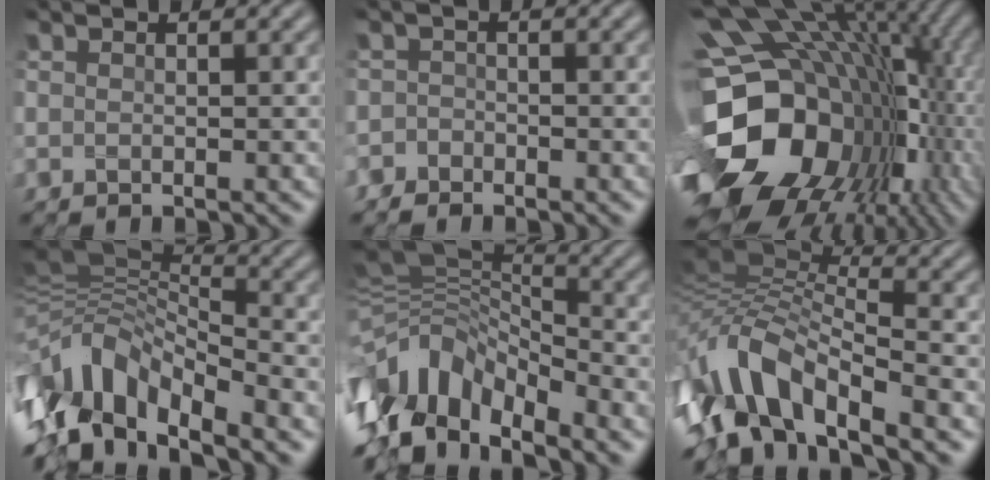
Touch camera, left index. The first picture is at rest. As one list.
[{"total": 1.9, "force": [-1.4, 1.3, -0.3], "torque": [0.037, 0.009, -0.034]}, {"total": 19.0, "force": [-2.7, 13.6, 12.9], "torque": [-0.263, -0.026, -0.021]}, {"total": 9.2, "force": [-5.1, 4.0, 6.6], "torque": [-0.123, 0.010, -0.111]}, {"total": 11.1, "force": [-5.6, 5.8, 7.7], "torque": [-0.152, 0.006, -0.110]}, {"total": 8.0, "force": [-4.7, 3.0, 5.8], "torque": [-0.102, 0.014, -0.103]}]